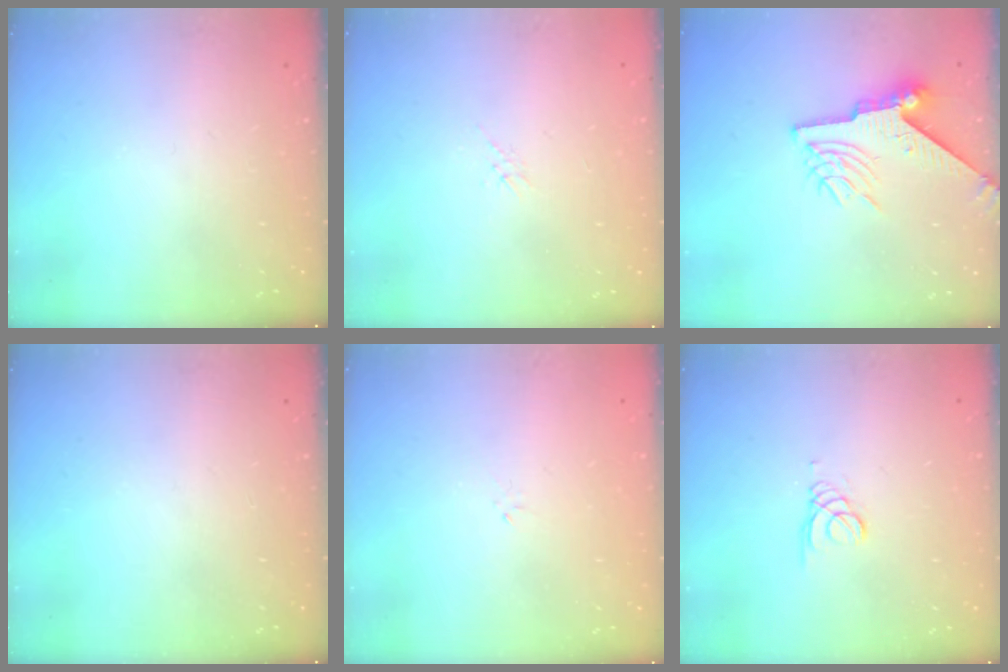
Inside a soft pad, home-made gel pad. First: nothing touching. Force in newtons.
{"total": 1.7, "press": 1.6, "slide": 0.4}
{"total": 9.2, "press": 9.1, "slide": 1.1}
{"total": 0.0}
{"total": 0.0}
{"total": 1.5, "press": 1.5, "slide": 0.1}